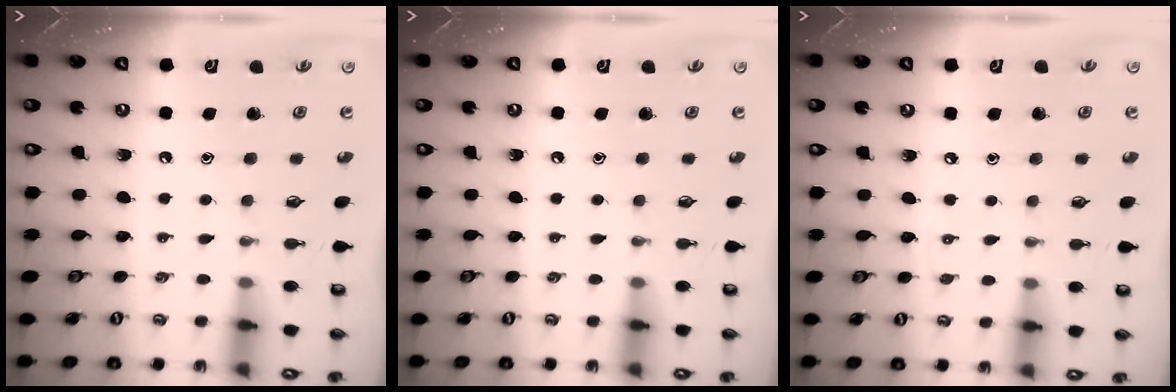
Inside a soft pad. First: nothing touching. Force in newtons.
{"total": 0.0}
{"total": 2.8, "press": 2.8, "slide": 0.3}